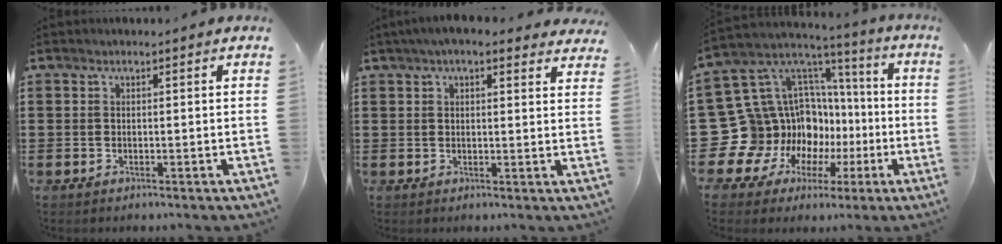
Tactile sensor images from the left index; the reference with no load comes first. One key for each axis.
{"total": 3.2, "fx": 2.2, "fy": 0.6, "fz": 2.2, "tx": -0.050, "ty": 0.005, "tz": 0.039}
{"total": 16.4, "fx": -2.5, "fy": 14.9, "fz": 6.3, "tx": -0.182, "ty": -0.044, "tz": 0.006}